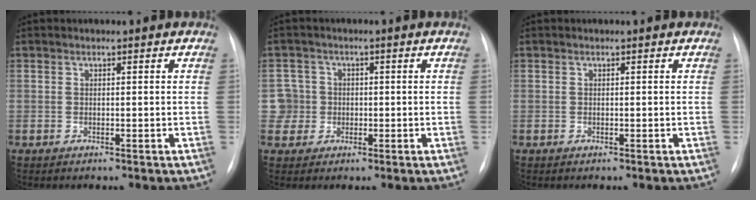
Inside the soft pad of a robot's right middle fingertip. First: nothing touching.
{"total": 3.9, "force": [-0.4, 3.8, -0.4], "torque": [0.018, 0.015, -0.007]}
{"total": 0.0}